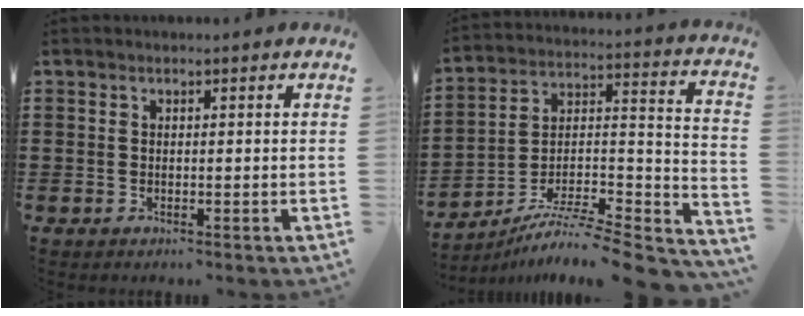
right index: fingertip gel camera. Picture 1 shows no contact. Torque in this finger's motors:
{"motor_torque": [2.14, 0.00, 0.61, 0.16]}